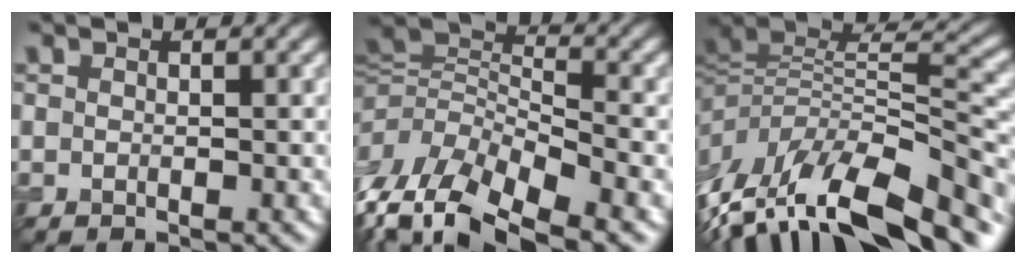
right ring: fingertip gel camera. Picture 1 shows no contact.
{"total": 10.8, "force": [-6.0, 4.7, 7.7], "torque": [-0.163, 0.004, -0.114]}
{"total": 14.3, "force": [-6.2, 5.4, 11.8], "torque": [-0.219, 0.020, -0.101]}